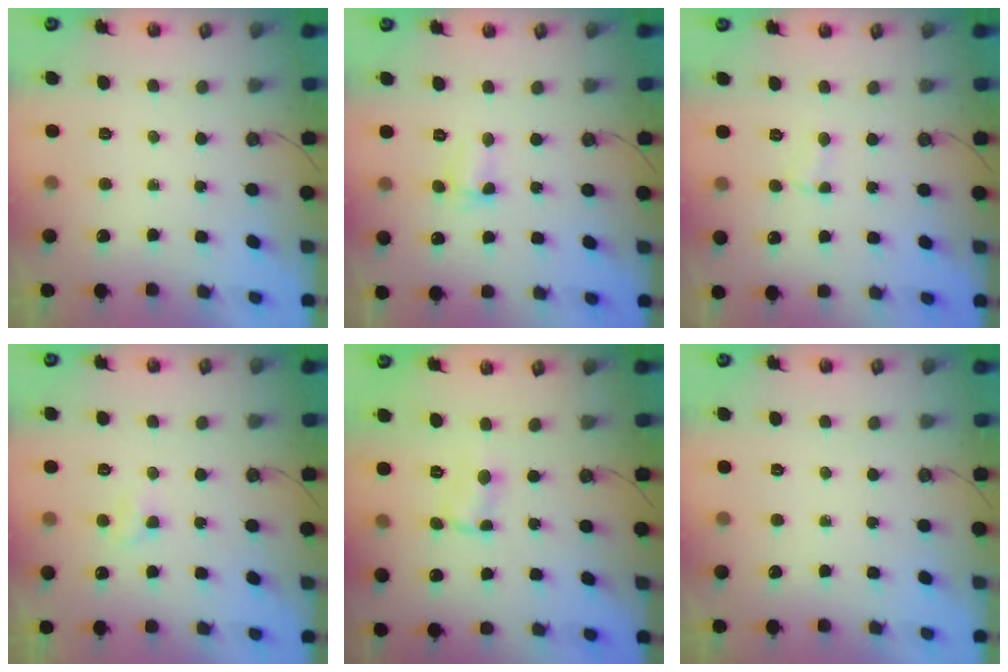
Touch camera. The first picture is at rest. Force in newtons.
{"total": 2.5, "press": 2.5, "slide": 0.5}
{"total": 2.6, "press": 2.6, "slide": 0.3}
{"total": 3.2, "press": 3.1, "slide": 0.5}
{"total": 1.0, "press": 1.0, "slide": 0.2}
{"total": 0.0}